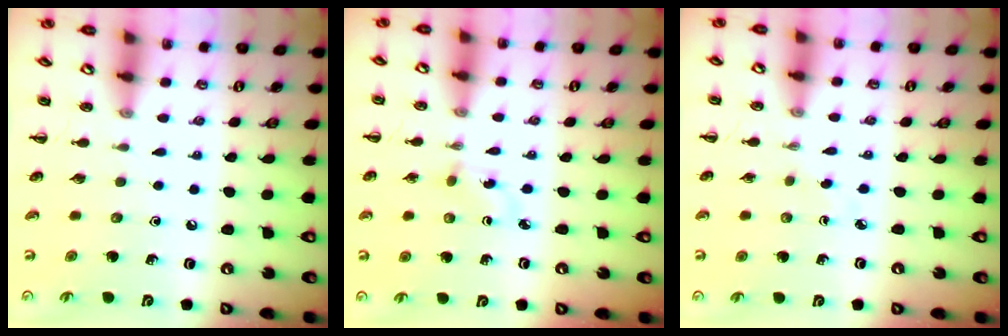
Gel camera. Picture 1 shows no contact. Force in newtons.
{"total": 2.5, "press": 2.3, "slide": 1.1}
{"total": 1.7, "press": 1.5, "slide": 0.8}